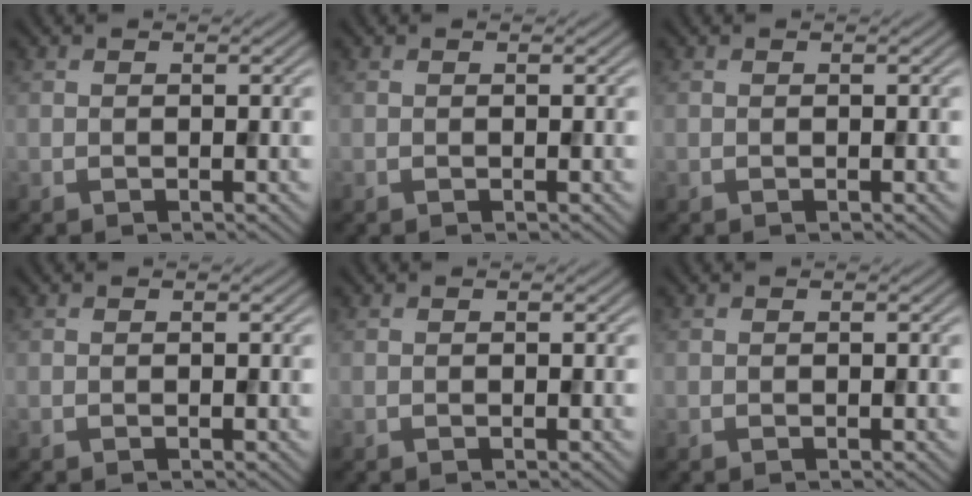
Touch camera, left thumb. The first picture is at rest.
{"total": 0.0}
{"total": 0.0}
{"total": 0.0}
{"total": 0.0}
{"total": 0.0}